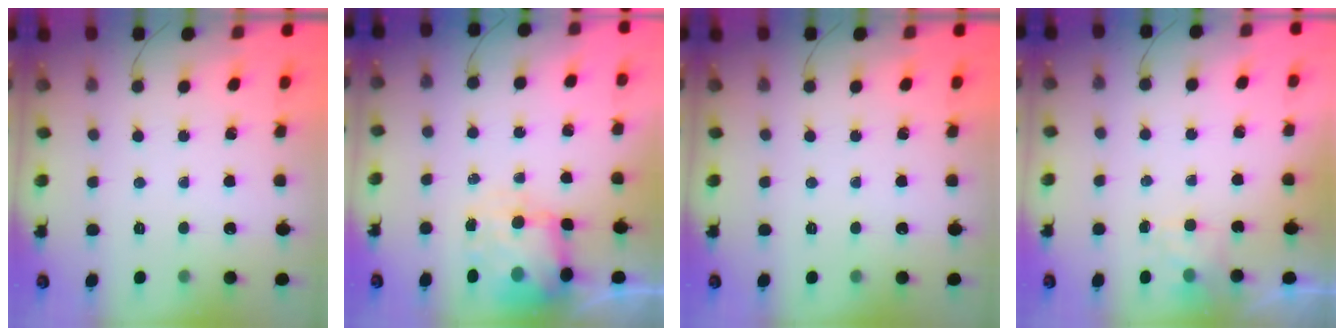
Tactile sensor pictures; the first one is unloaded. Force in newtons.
{"total": 8.2, "press": 8.0, "slide": 1.8}
{"total": 0.0}
{"total": 2.2, "press": 1.8, "slide": 1.3}